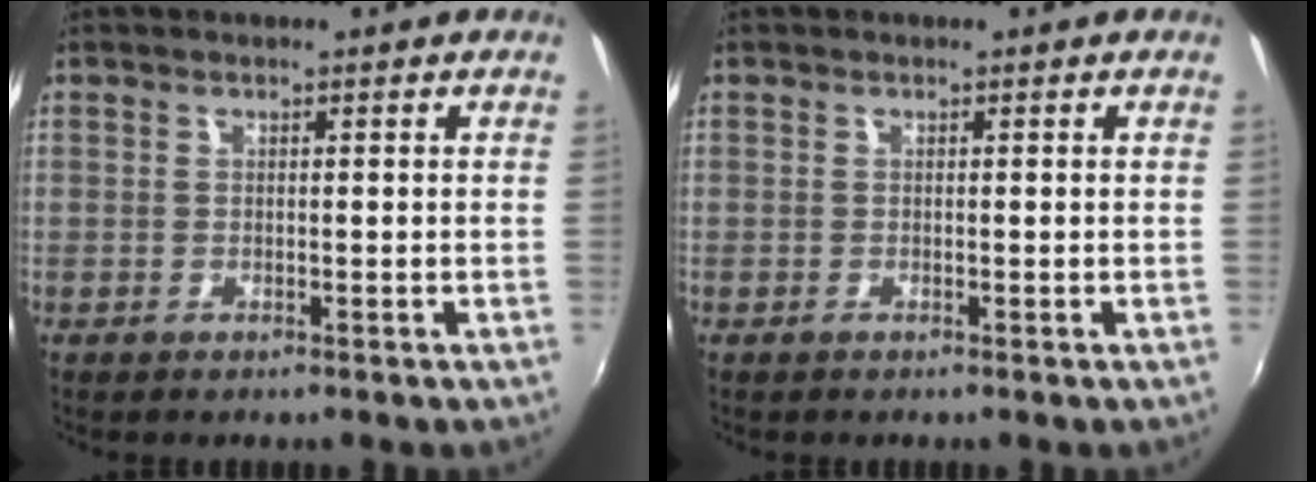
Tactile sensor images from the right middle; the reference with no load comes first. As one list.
[{"total": 0.0}]